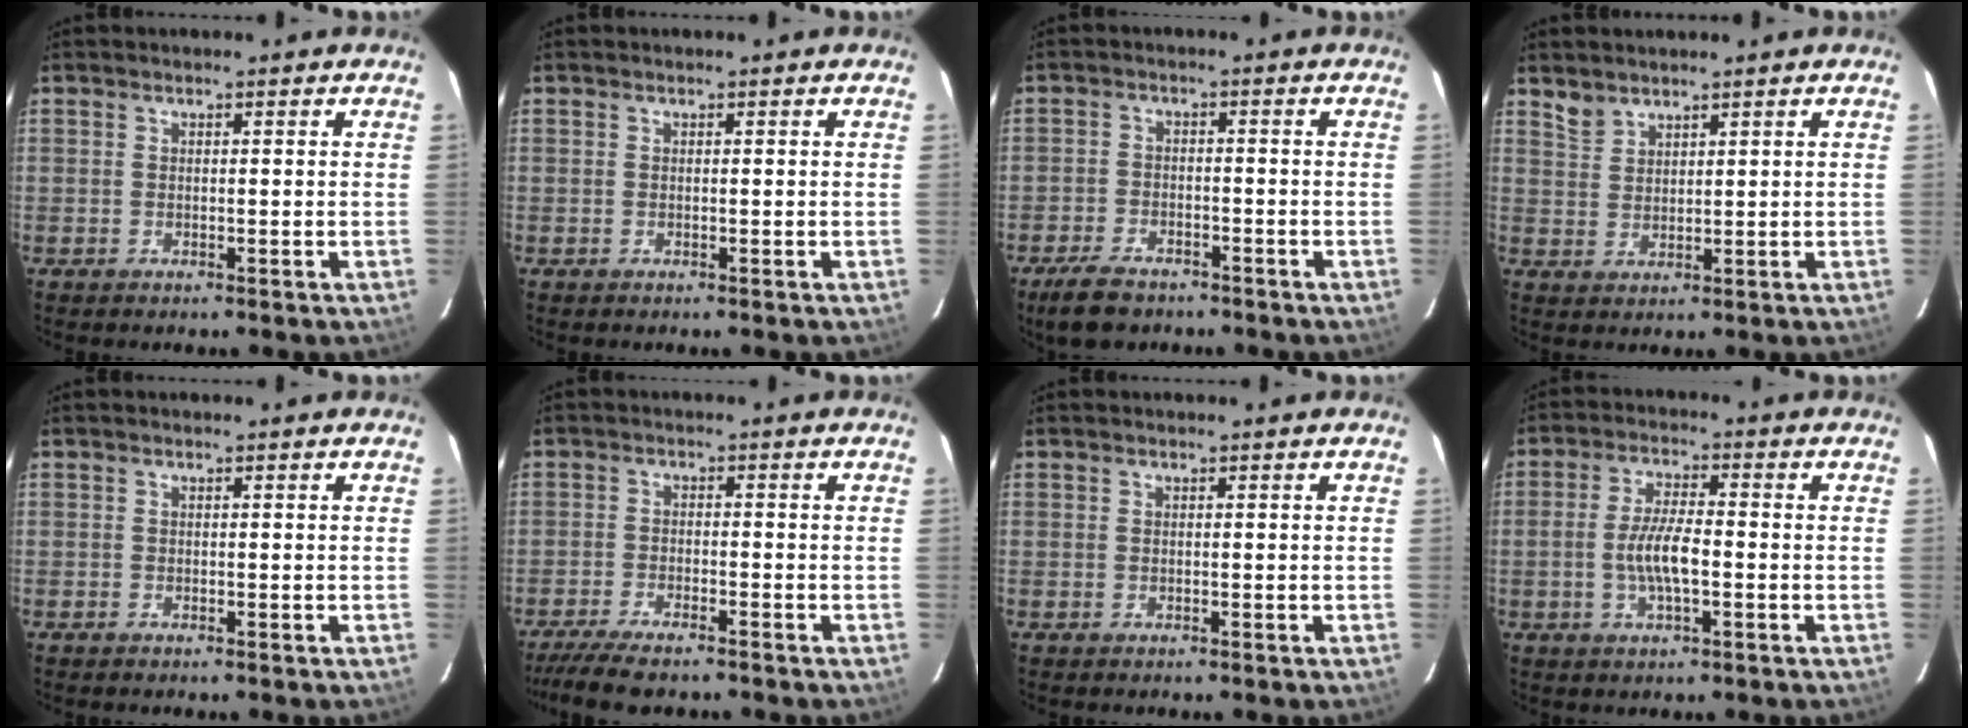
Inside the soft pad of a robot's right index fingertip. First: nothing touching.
{"total": 0.0}
{"total": 7.4, "force": [-5.8, 3.4, 3.2], "torque": [-0.090, -0.002, -0.100]}
{"total": 2.9, "force": [2.6, 1.1, 0.5], "torque": [-0.007, 0.007, 0.055]}
{"total": 0.0}
{"total": 8.7, "force": [-7.4, 1.5, 4.3], "torque": [-0.106, -0.025, -0.130]}
{"total": 0.0}
{"total": 6.8, "force": [-1.5, 1.9, 6.4], "torque": [-0.126, 0.003, -0.029]}